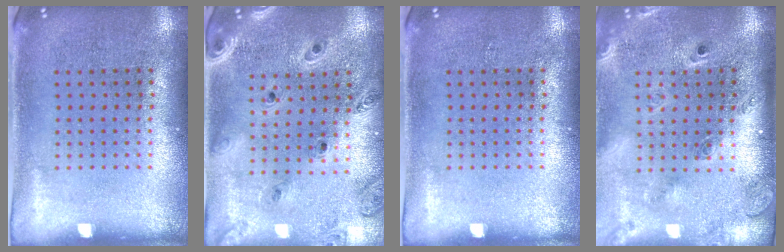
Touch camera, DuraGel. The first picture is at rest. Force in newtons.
{"total": 1.2, "press": 1.2, "slide": 0.2}
{"total": 0.0}
{"total": 2.5, "press": 1.8, "slide": 1.7}